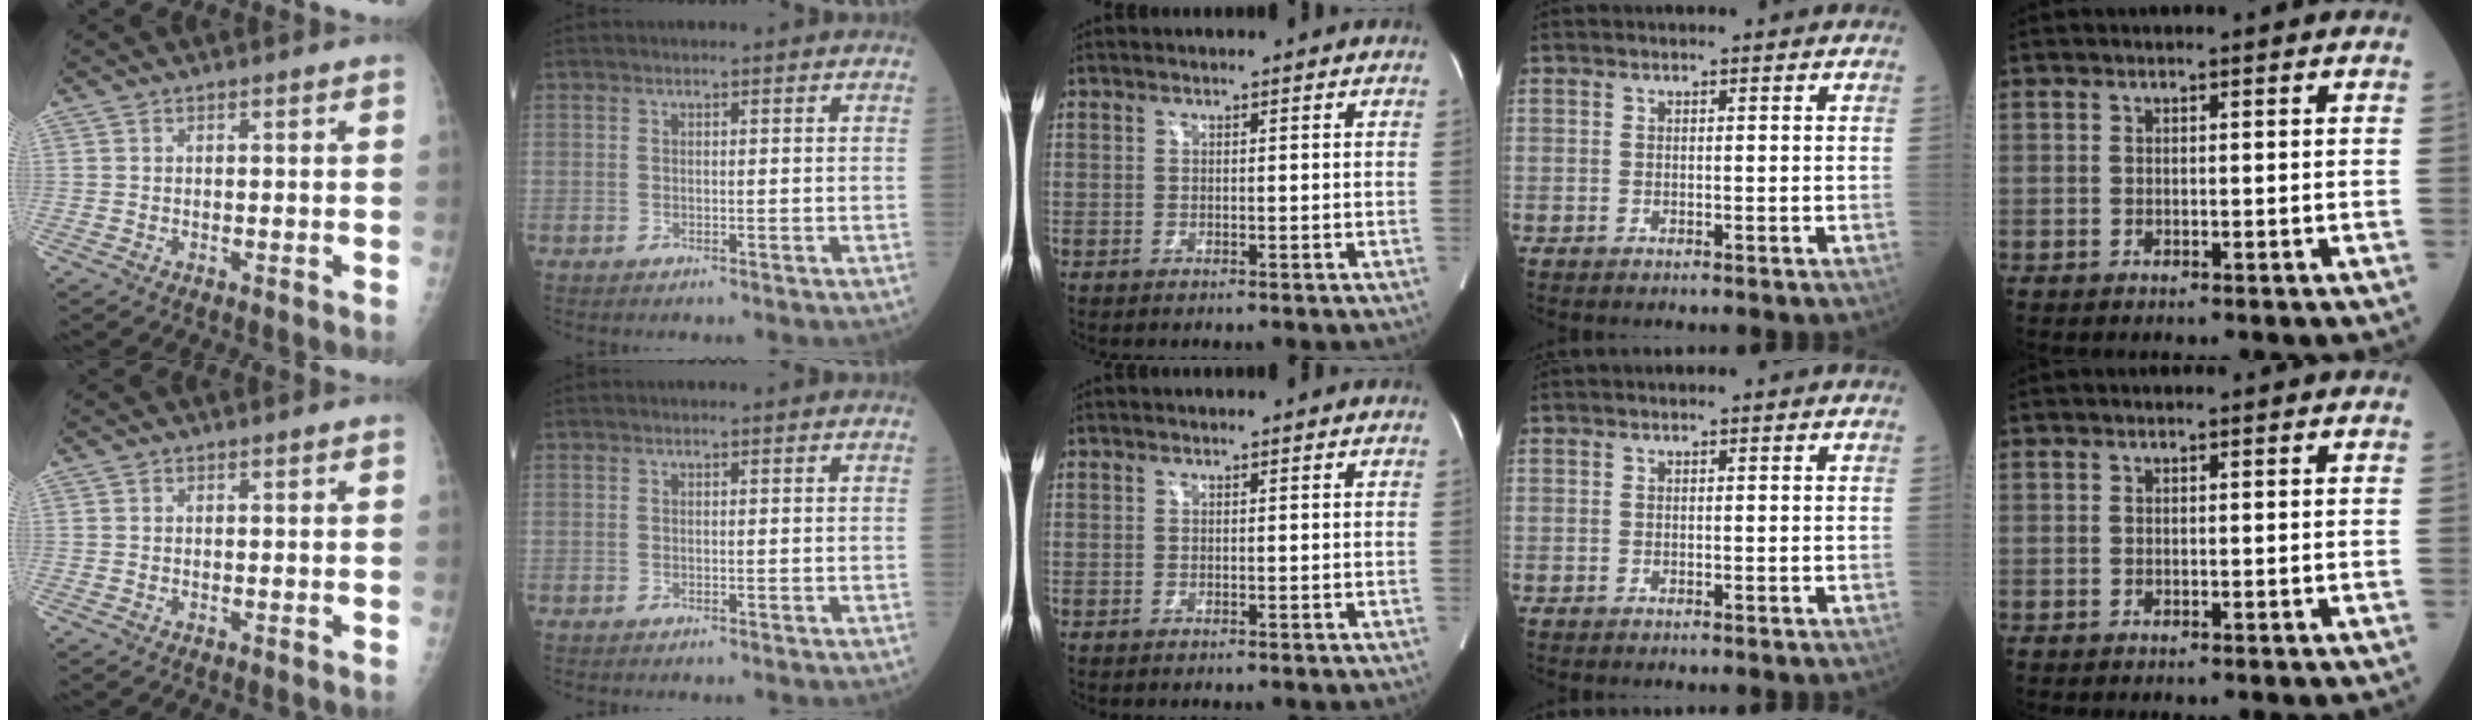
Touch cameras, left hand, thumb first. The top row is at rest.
{}